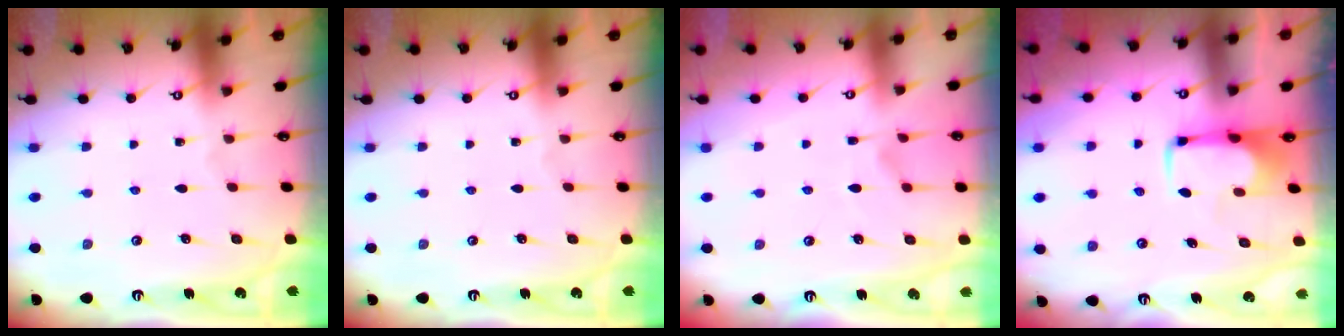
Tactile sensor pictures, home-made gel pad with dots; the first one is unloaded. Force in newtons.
{"total": 0.0}
{"total": 2.5, "press": 2.1, "slide": 1.3}
{"total": 1.9, "press": 1.9, "slide": 0.4}